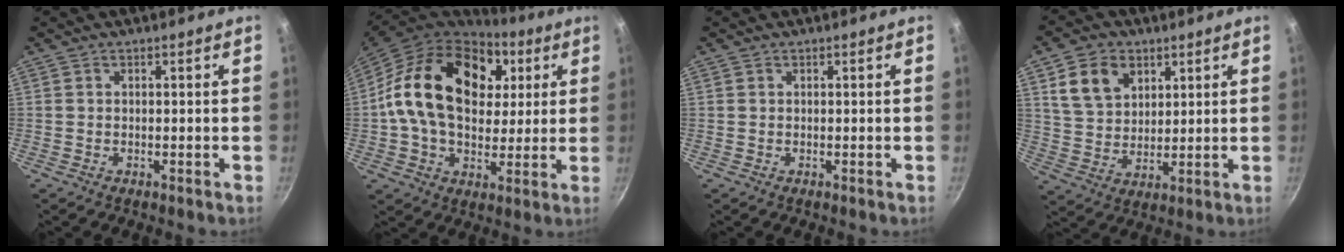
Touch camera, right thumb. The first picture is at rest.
{"total": 23.7, "force": [5.8, 16.3, 16.2], "torque": [-0.261, 0.005, 0.085]}
{"total": 0.0}
{"total": 10.3, "force": [4.5, 7.5, 5.5], "torque": [-0.080, -0.013, 0.086]}